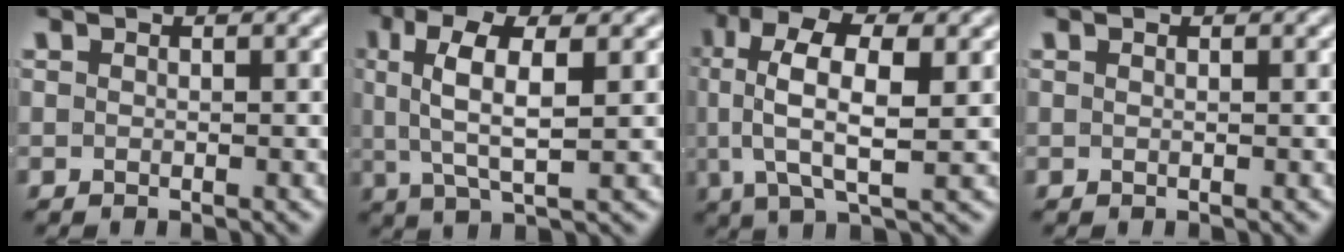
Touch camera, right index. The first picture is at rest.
{"total": 5.0, "force": [1.1, 1.3, 4.7], "torque": [-0.090, 0.000, 0.025]}
{"total": 7.5, "force": [1.5, 3.3, 6.6], "torque": [-0.132, -0.007, 0.022]}
{"total": 0.6, "force": [0.2, -0.5, 0.2], "torque": [0.000, -0.002, 0.005]}